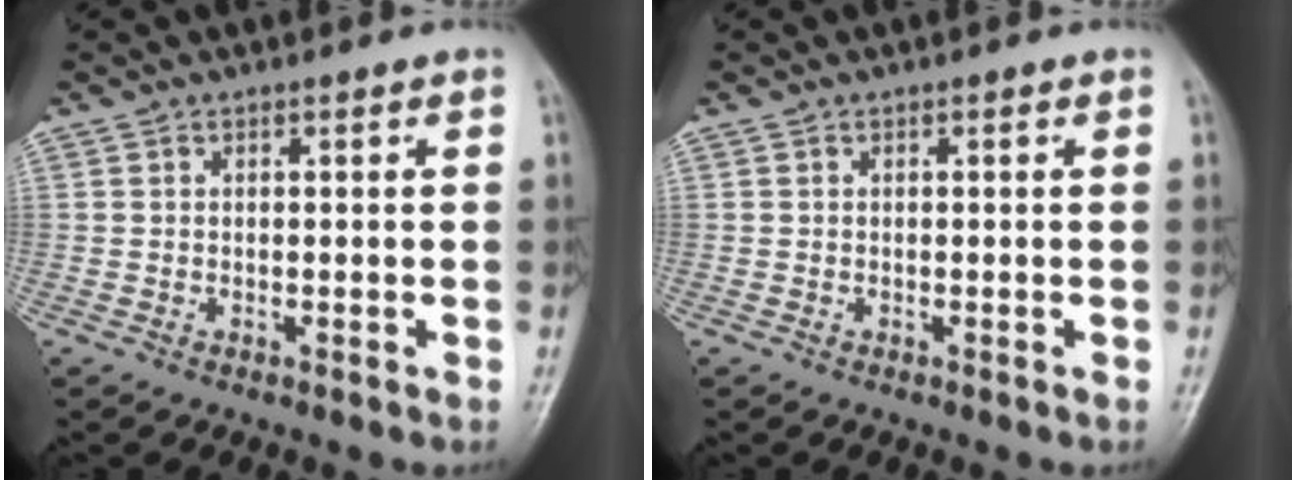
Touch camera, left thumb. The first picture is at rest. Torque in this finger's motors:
{"motor_torque": [-0.01, 0.01, -0.01, 0.00, 0.00]}